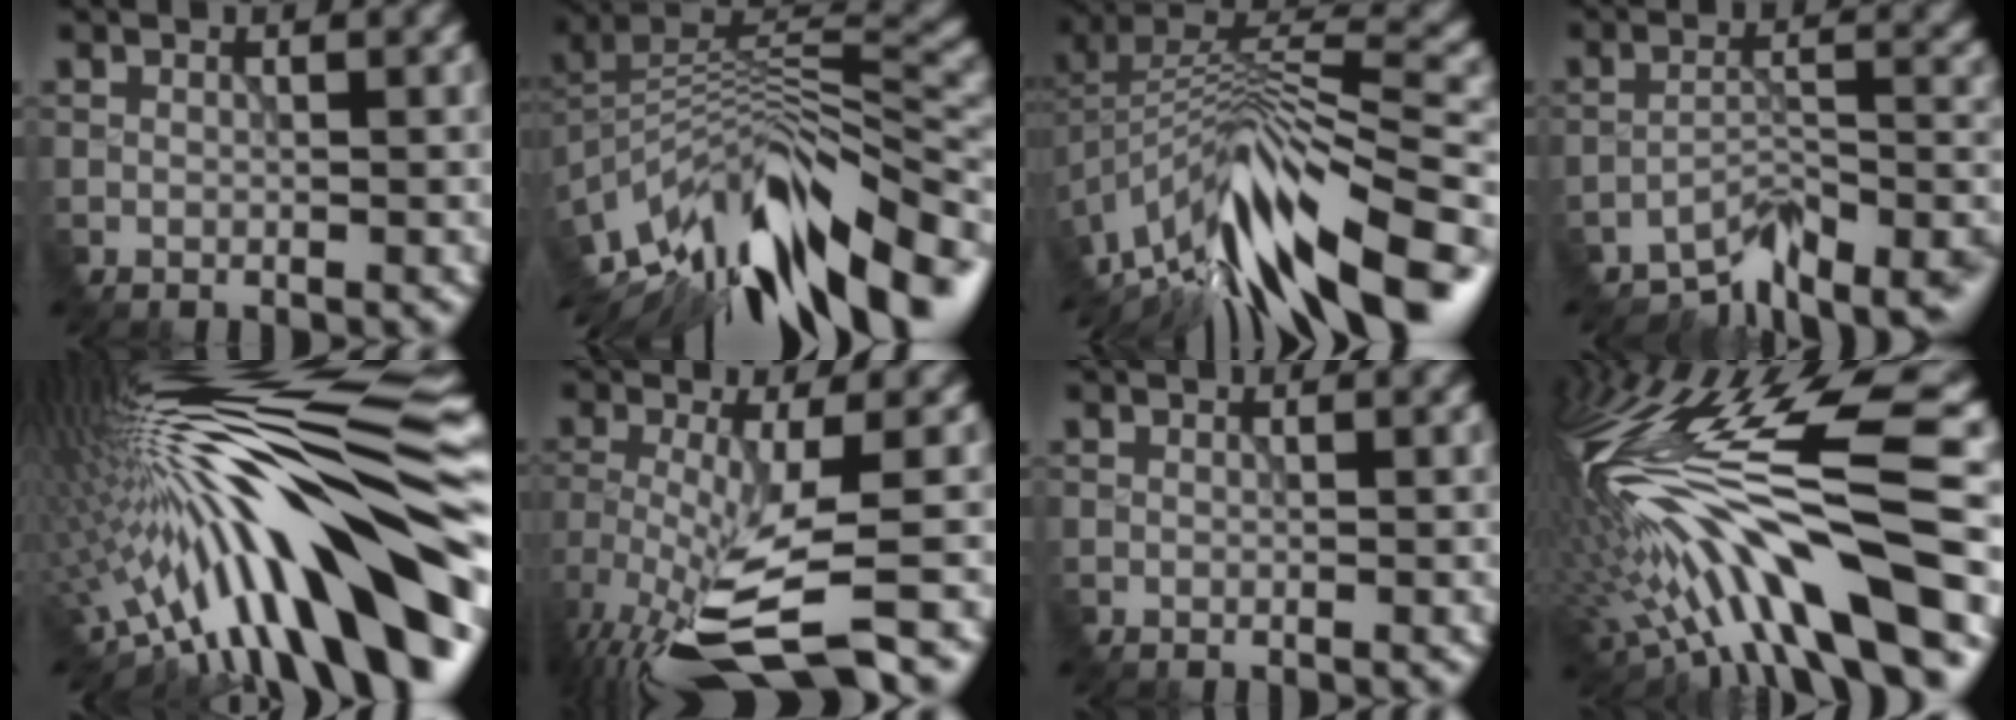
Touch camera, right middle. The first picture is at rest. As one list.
[{"total": 14.3, "force": [-8.0, 5.9, 10.3], "torque": [-0.196, 0.017, -0.138]}, {"total": 13.6, "force": [-8.4, 4.5, 9.6], "torque": [-0.194, 0.025, -0.145]}, {"total": 6.9, "force": [-6.1, 2.0, 2.6], "torque": [-0.038, 0.002, -0.104]}, {"total": 18.4, "force": [-2.1, 4.3, 17.7], "torque": [-0.235, 0.040, -0.053]}, {"total": 9.3, "force": [-5.7, 1.9, 7.1], "torque": [-0.160, -0.014, -0.100]}, {"total": 0.0}, {"total": 14.1, "force": [-2.9, 3.4, 13.4], "torque": [-0.256, 0.025, -0.041]}]